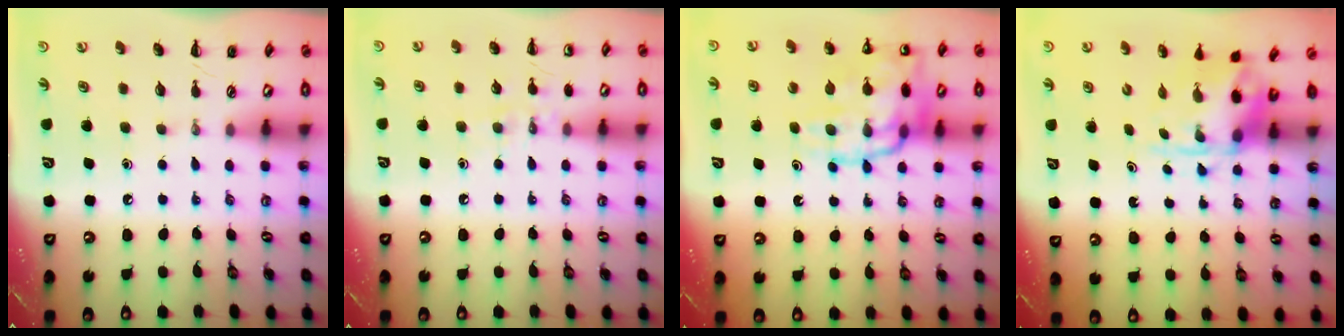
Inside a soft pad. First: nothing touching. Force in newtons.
{"total": 7.1, "press": 6.9, "slide": 1.7}
{"total": 18.4, "press": 18.2, "slide": 2.4}
{"total": 3.9, "press": 3.8, "slide": 0.9}